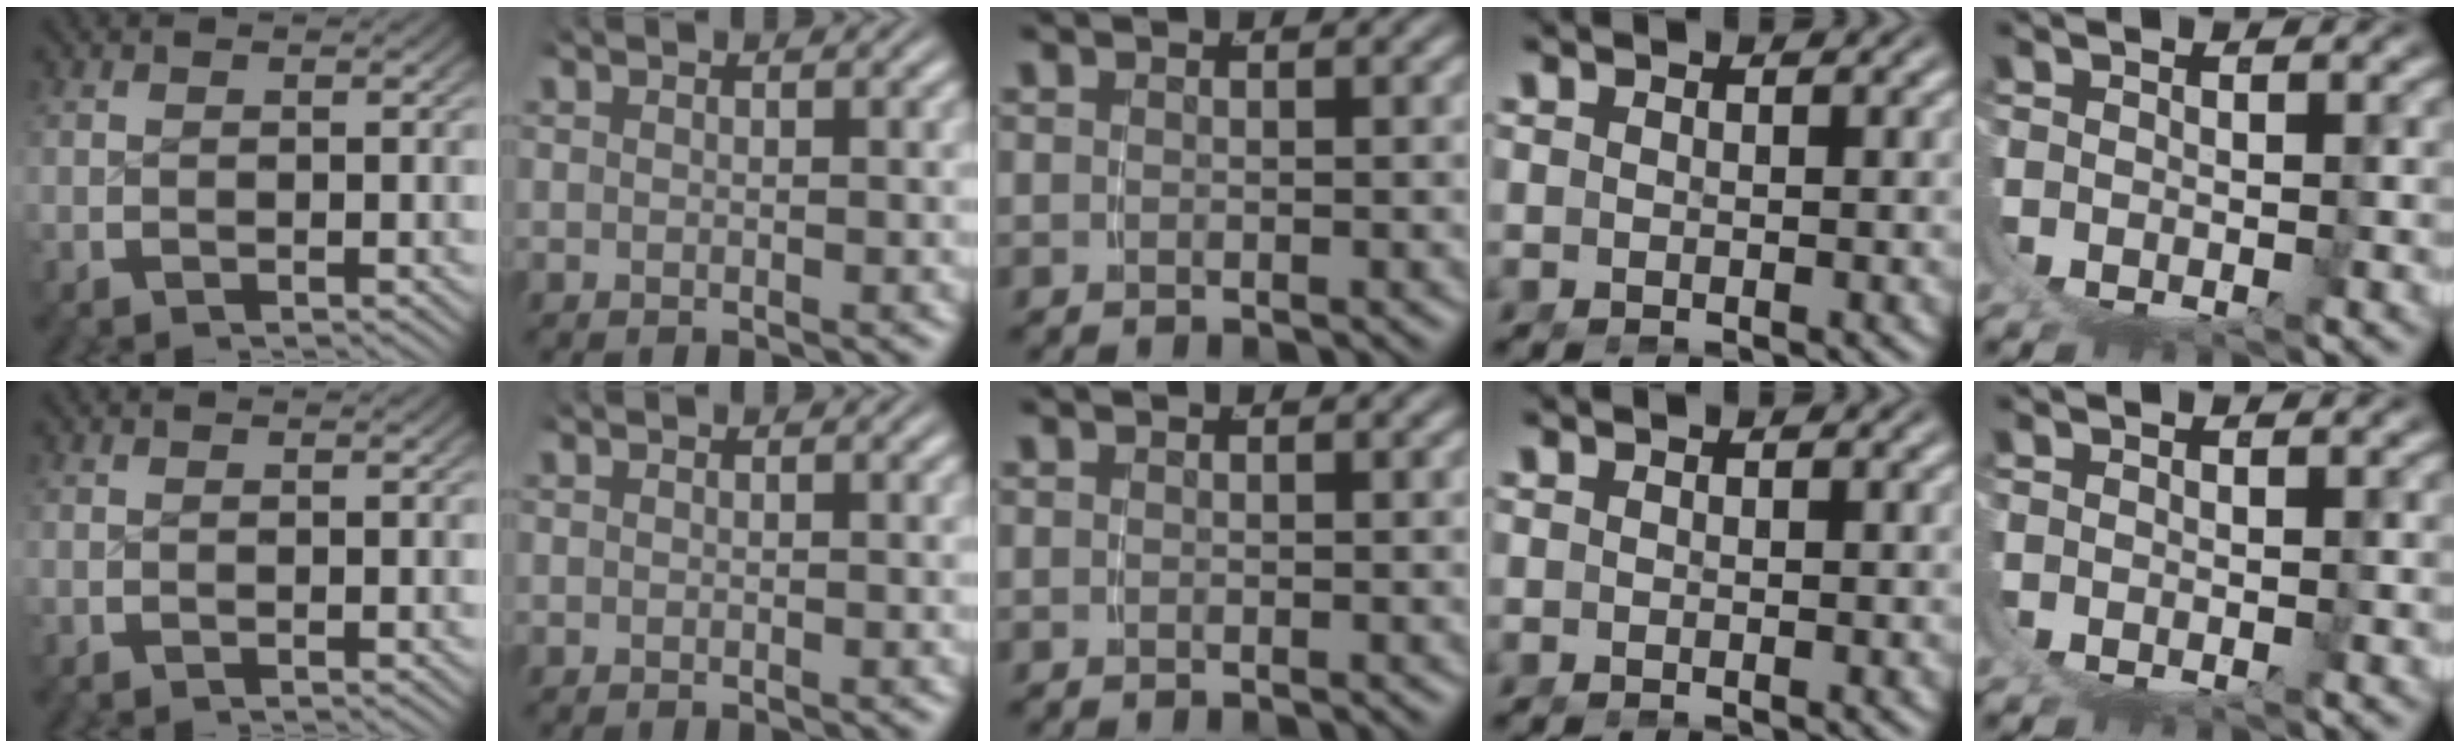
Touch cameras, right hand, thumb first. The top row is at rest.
{}